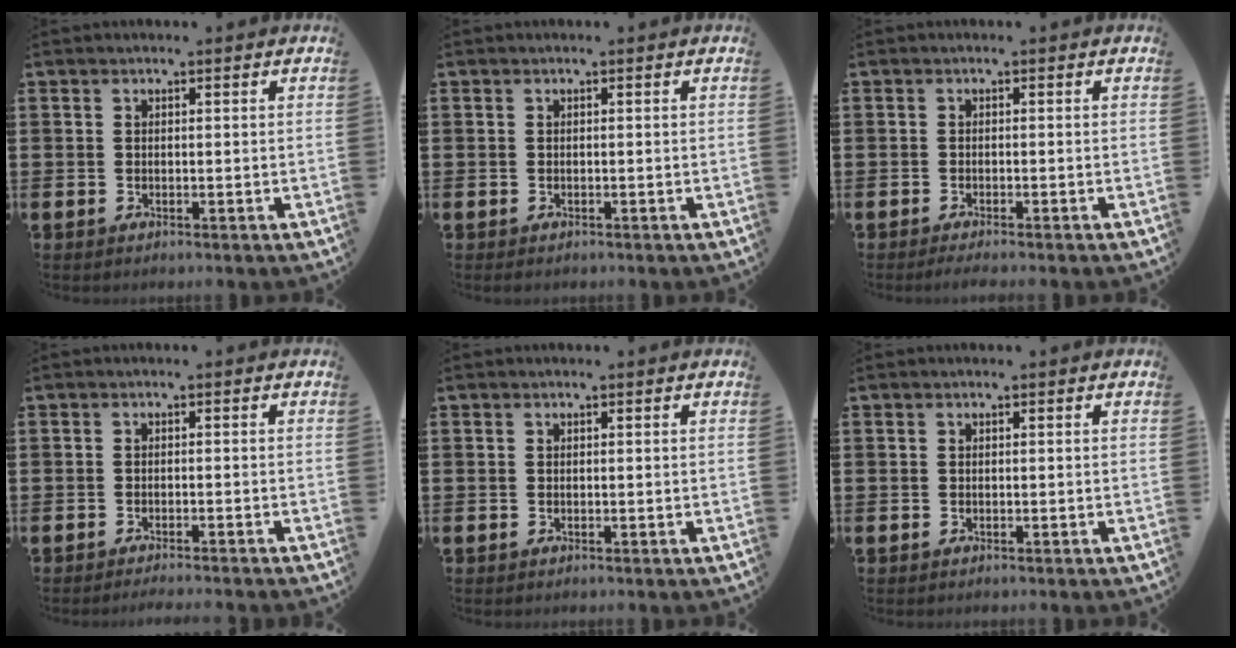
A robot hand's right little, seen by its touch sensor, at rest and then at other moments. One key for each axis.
{"total": 0.0}
{"total": 0.8, "fx": -0.6, "fy": 0.0, "fz": 0.5, "tx": -0.007, "ty": -0.003, "tz": -0.011}
{"total": 1.0, "fx": -1.0, "fy": -0.2, "fz": 0.2, "tx": -0.002, "ty": 0.000, "tz": -0.020}
{"total": 0.0}
{"total": 0.0}